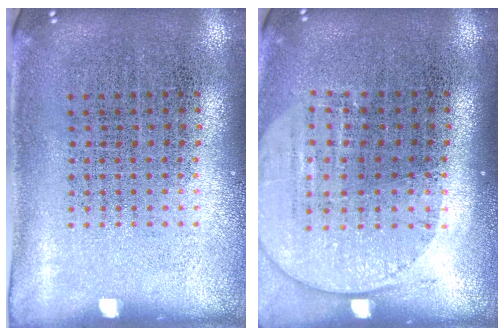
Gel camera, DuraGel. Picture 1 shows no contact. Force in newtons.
{"total": 1.6, "press": 1.4, "slide": 0.6}